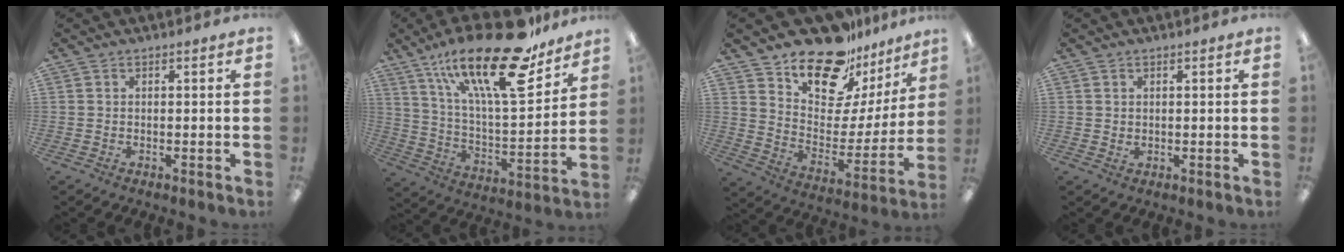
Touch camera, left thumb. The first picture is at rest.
{"total": 27.7, "force": [17.8, 8.7, 19.3], "torque": [-0.314, -0.097, 0.297]}
{"total": 20.0, "force": [16.3, 8.8, 7.5], "torque": [-0.138, -0.116, 0.292]}
{"total": 1.0, "force": [0.5, 0.8, 0.5], "torque": [-0.002, 0.000, 0.006]}